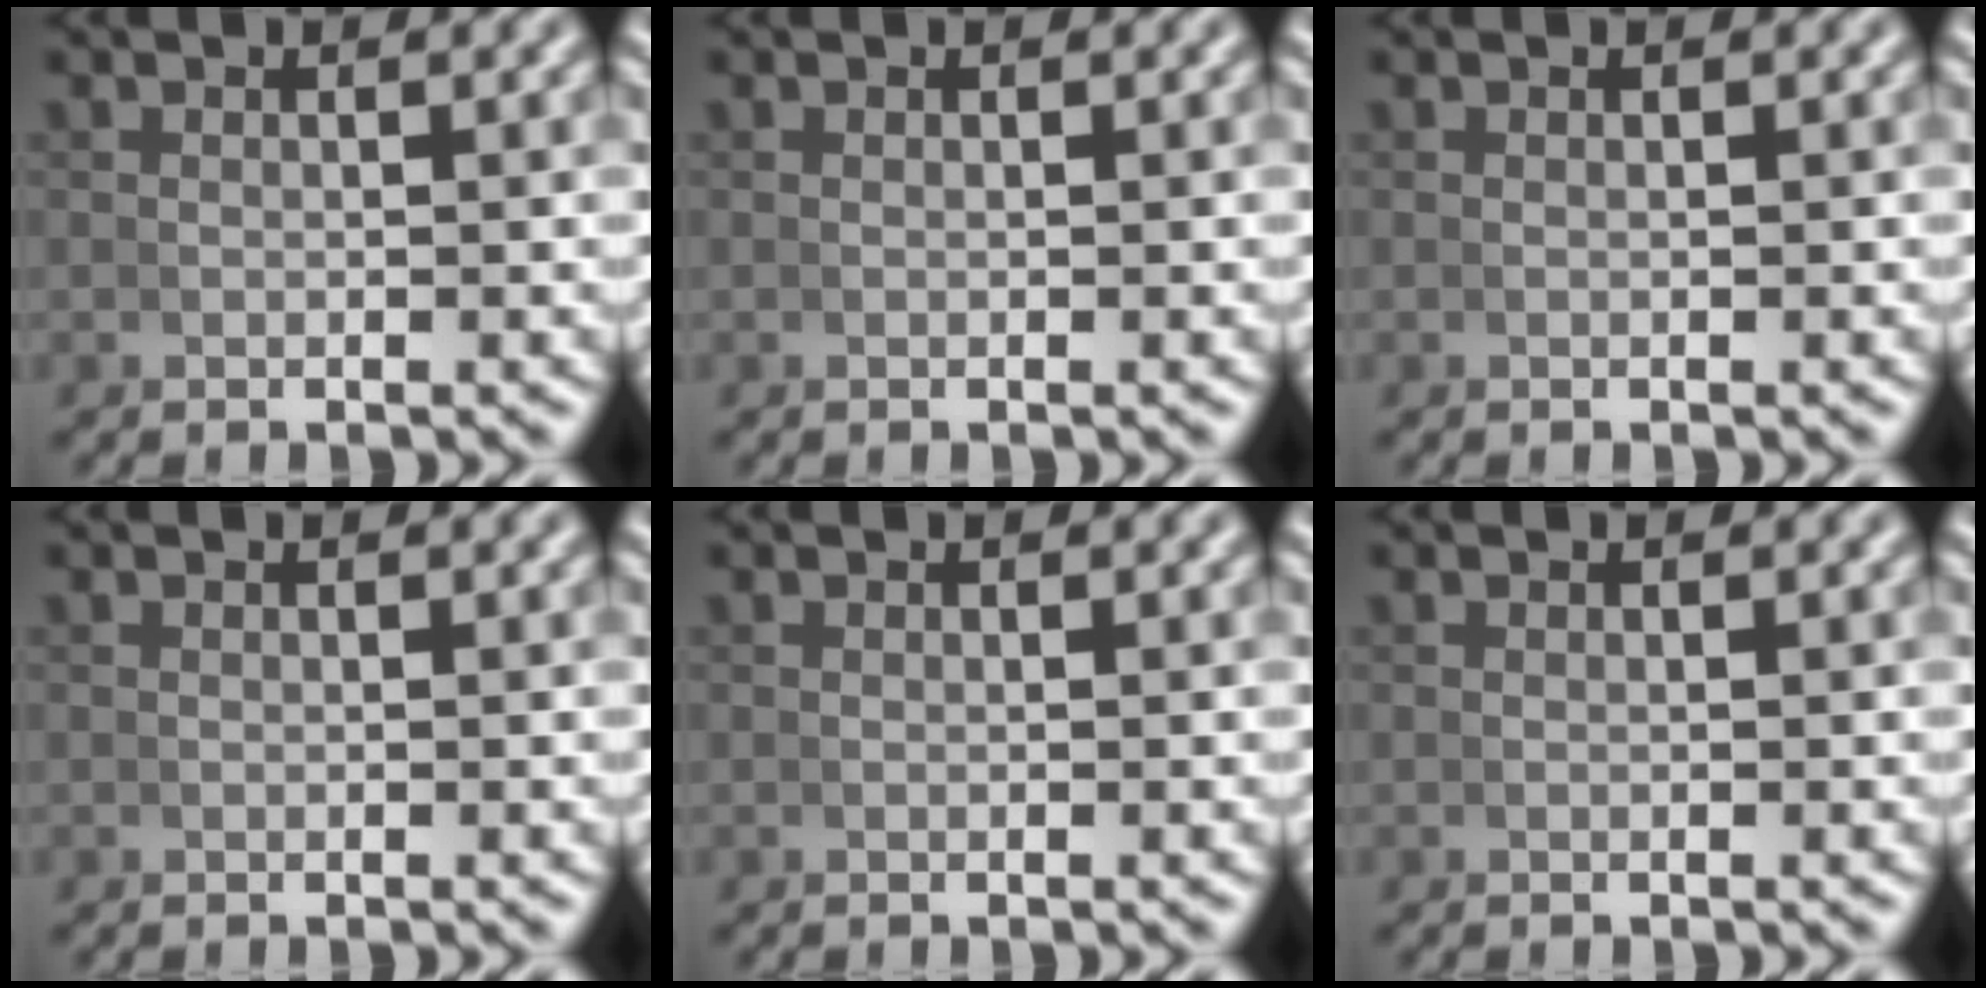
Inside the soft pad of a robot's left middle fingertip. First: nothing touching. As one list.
[{"total": 0.0}, {"total": 0.0}, {"total": 0.0}, {"total": 0.0}, {"total": 0.0}]